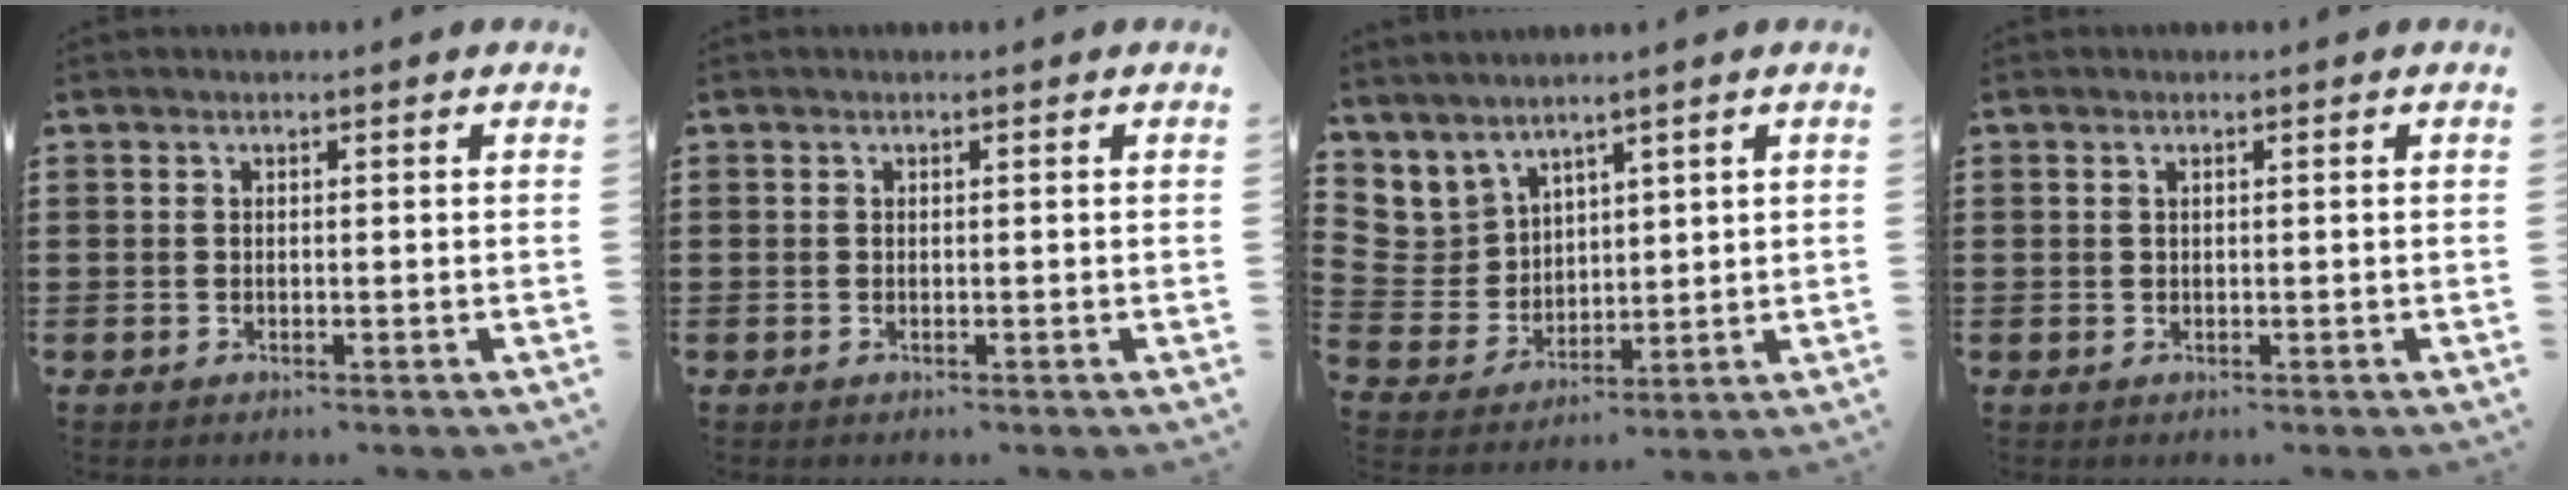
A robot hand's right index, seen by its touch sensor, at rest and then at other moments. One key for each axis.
{"total": 0.0}
{"total": 5.5, "fx": 4.1, "fy": 3.7, "fz": -0.4, "tx": -0.029, "ty": -0.023, "tz": 0.079}
{"total": 0.6, "fx": 0.3, "fy": 0.2, "fz": 0.5, "tx": -0.012, "ty": 0.002, "tz": 0.005}